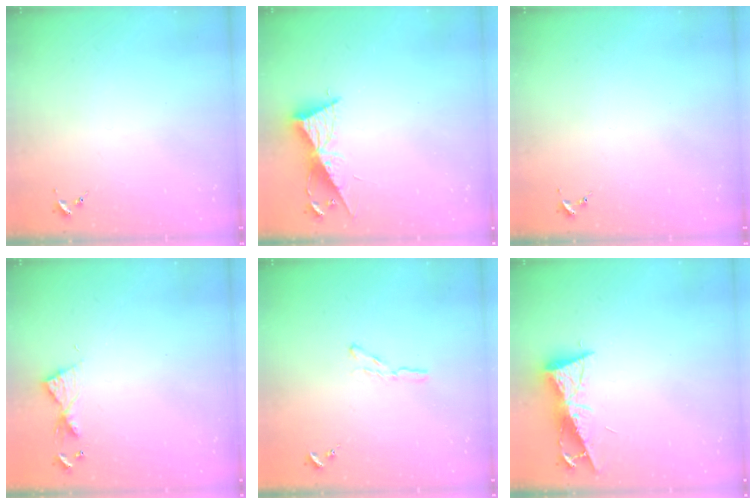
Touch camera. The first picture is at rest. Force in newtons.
{"total": 9.5, "press": 9.5, "slide": 0.5}
{"total": 0.0}
{"total": 6.7, "press": 6.6, "slide": 0.6}
{"total": 3.9, "press": 3.9, "slide": 0.4}
{"total": 8.3, "press": 8.3, "slide": 0.8}